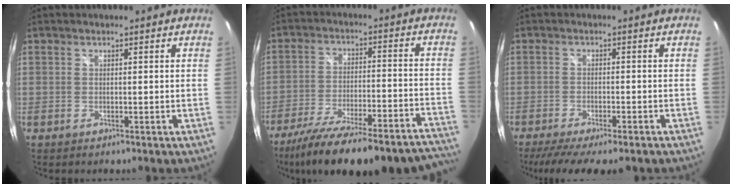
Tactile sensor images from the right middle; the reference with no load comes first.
{"total": 29.9, "force": [-26.1, 4.5, 13.8], "torque": [-0.219, -0.046, -0.369]}
{"total": 10.8, "force": [-8.6, 1.7, 6.2], "torque": [-0.128, -0.036, -0.132]}